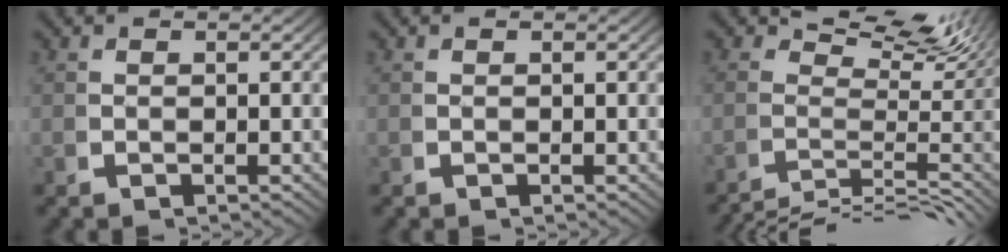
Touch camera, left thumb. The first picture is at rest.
{"total": 0.0}
{"total": 7.7, "force": [-0.5, 4.1, 6.5], "torque": [-0.064, -0.019, -0.009]}